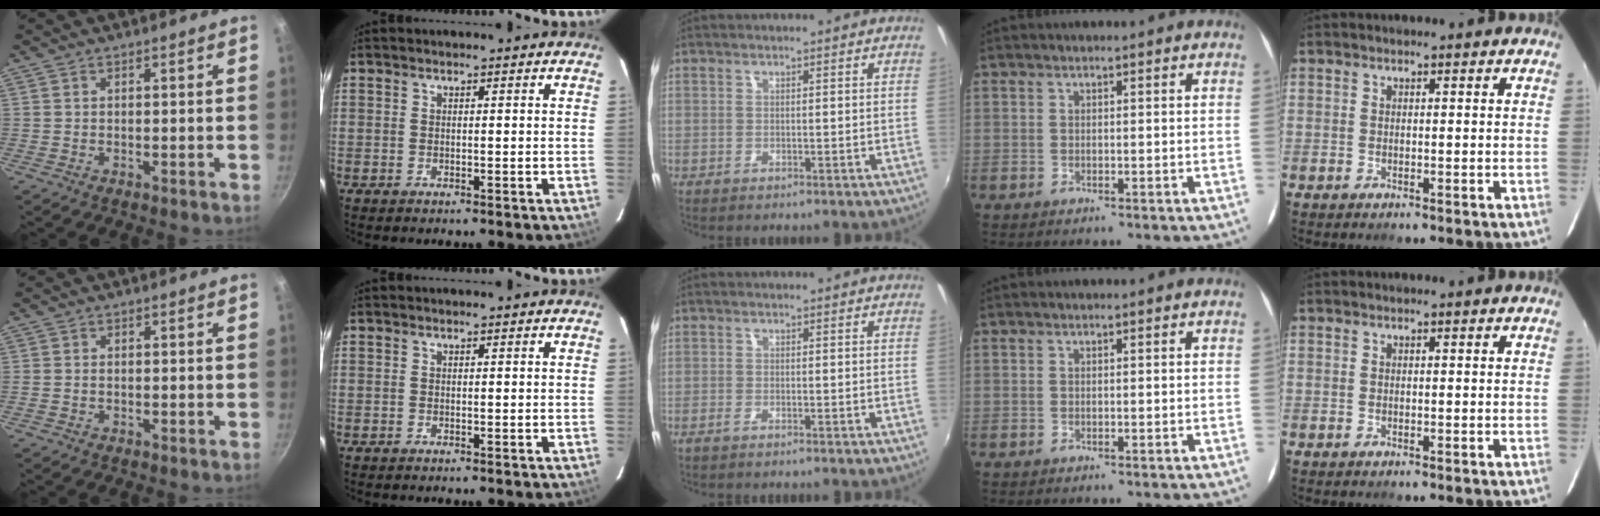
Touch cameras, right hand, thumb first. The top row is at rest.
{"thumb": {"total": 0.5, "force": [-0.2, 0.5, 0.2], "torque": [-0.005, 0.002, -0.004]}, "middle": {"total": 1.2, "force": [-1.0, 0.2, 0.6], "torque": [-0.015, -0.003, -0.021]}}